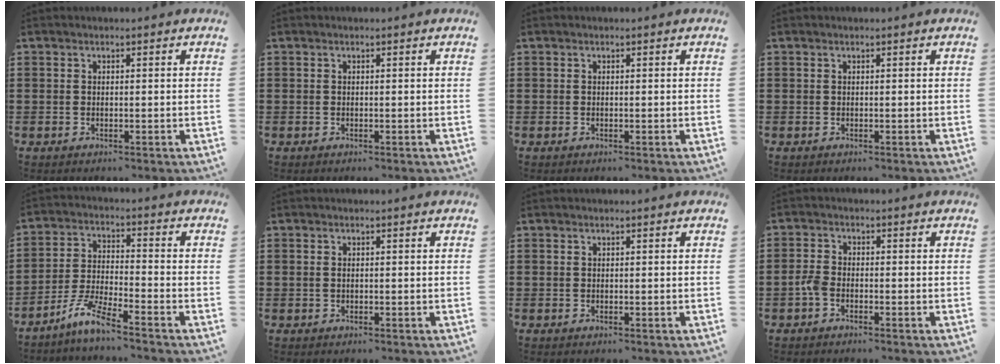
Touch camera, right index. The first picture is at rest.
{"total": 0.0}
{"total": 0.0}
{"total": 0.0}
{"total": 6.3, "force": [-5.4, -0.1, 3.3], "torque": [-0.091, -0.018, -0.109]}
{"total": 0.7, "force": [0.1, 0.5, 0.5], "torque": [-0.012, 0.002, 0.002]}
{"total": 0.0}
{"total": 2.3, "force": [-1.1, 1.2, 1.7], "torque": [-0.046, -0.002, -0.025]}